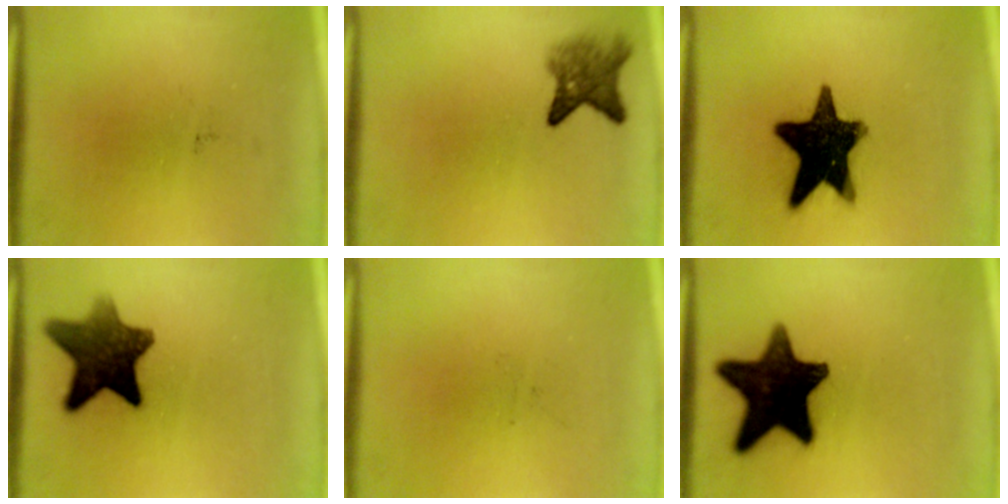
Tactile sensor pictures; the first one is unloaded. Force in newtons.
{"total": 4.3}
{"total": 17.9}
{"total": 10.7}
{"total": 0.0}
{"total": 16.3}